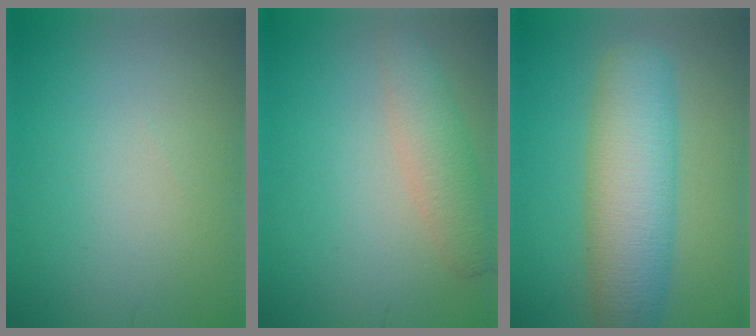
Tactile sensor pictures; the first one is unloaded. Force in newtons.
{"total": 3.2, "press": 3.2, "slide": 0.1}
{"total": 7.6, "press": 7.6, "slide": 0.3}